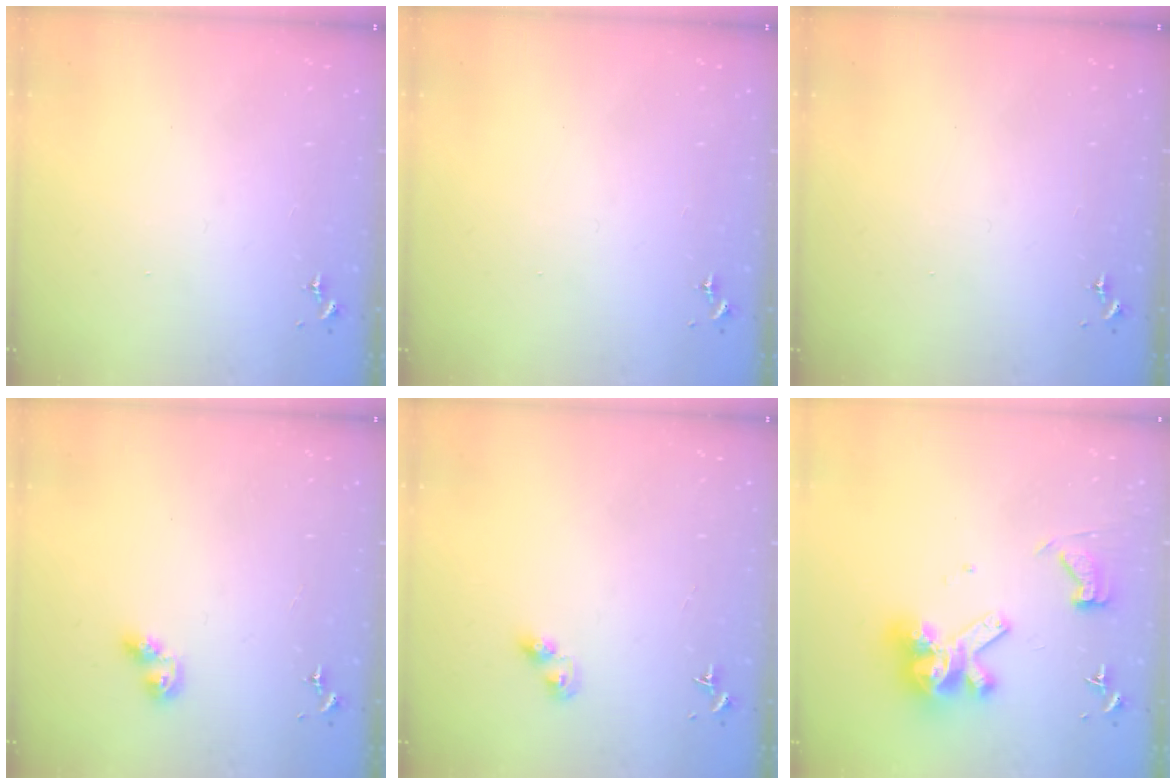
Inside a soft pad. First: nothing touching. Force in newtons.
{"total": 0.0}
{"total": 0.0}
{"total": 6.0, "press": 6.0, "slide": 0.3}
{"total": 4.6, "press": 4.6, "slide": 0.2}
{"total": 14.7, "press": 14.6, "slide": 1.8}